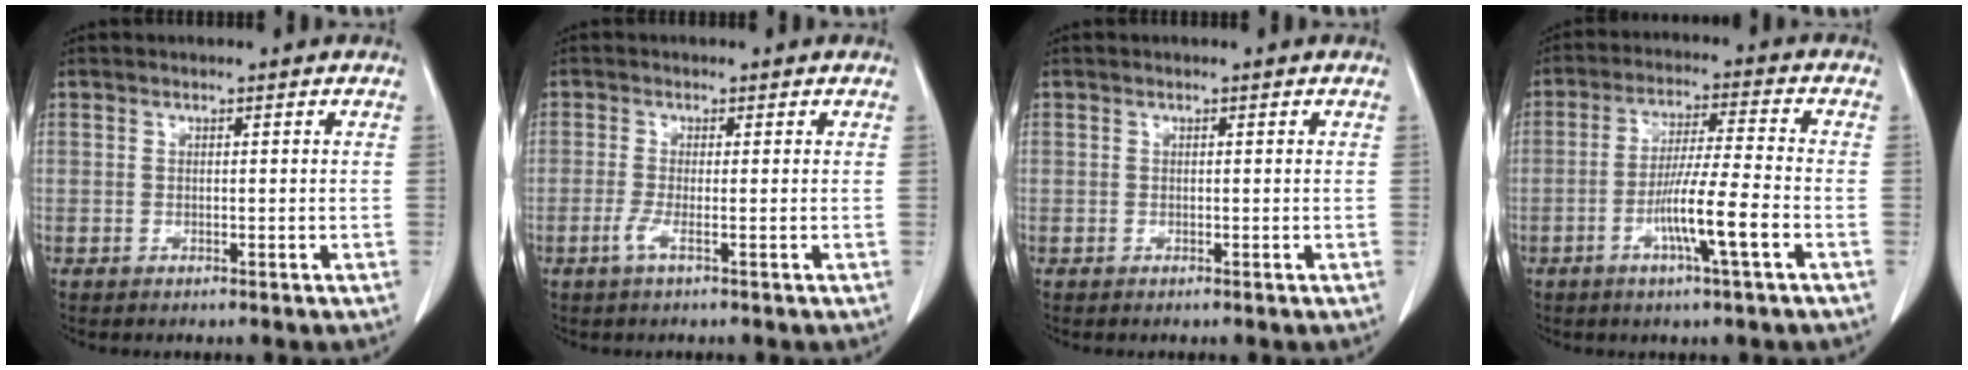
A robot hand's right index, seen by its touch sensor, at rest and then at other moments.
{"total": 1.9, "force": [-0.9, -0.2, 1.7], "torque": [-0.038, -0.005, -0.021]}
{"total": 0.0}
{"total": 9.2, "force": [-3.5, -0.4, 8.5], "torque": [-0.155, -0.006, -0.066]}